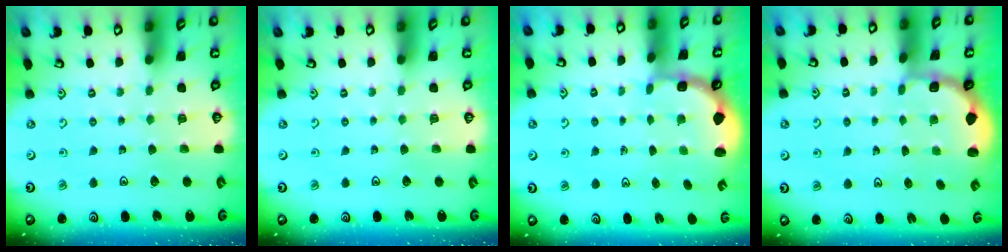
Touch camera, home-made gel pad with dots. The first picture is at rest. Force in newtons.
{"total": 0.0}
{"total": 2.7, "press": 2.1, "slide": 1.7}
{"total": 1.8, "press": 1.6, "slide": 0.7}